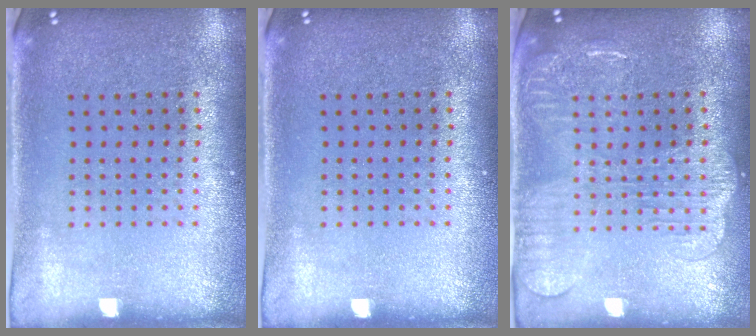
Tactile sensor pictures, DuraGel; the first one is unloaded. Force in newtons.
{"total": 0.0}
{"total": 1.9, "press": 1.8, "slide": 0.5}